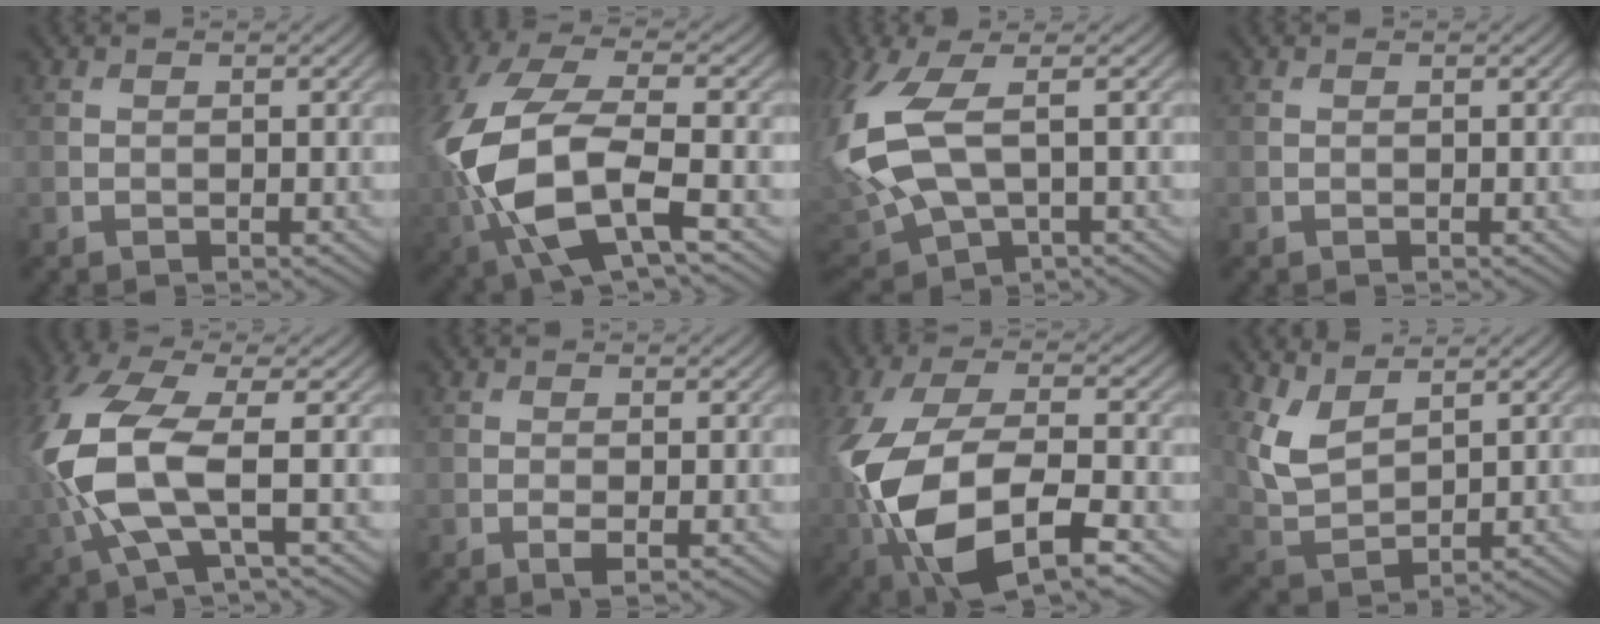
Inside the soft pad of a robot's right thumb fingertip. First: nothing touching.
{"total": 13.5, "force": [-3.4, 6.6, 11.2], "torque": [-0.275, -0.024, -0.067]}
{"total": 12.2, "force": [0.7, 5.9, 10.7], "torque": [-0.284, -0.014, 0.011]}
{"total": 0.0}
{"total": 11.9, "force": [-0.8, 5.2, 10.7], "torque": [-0.271, -0.003, -0.019]}
{"total": 1.2, "force": [-0.4, 0.2, 1.1], "torque": [-0.024, -0.004, -0.009]}
{"total": 13.7, "force": [-5.3, 6.3, 11.0], "torque": [-0.232, -0.028, -0.104]}
{"total": 6.0, "force": [3.5, 2.9, 4.0], "torque": [-0.104, -0.007, 0.078]}